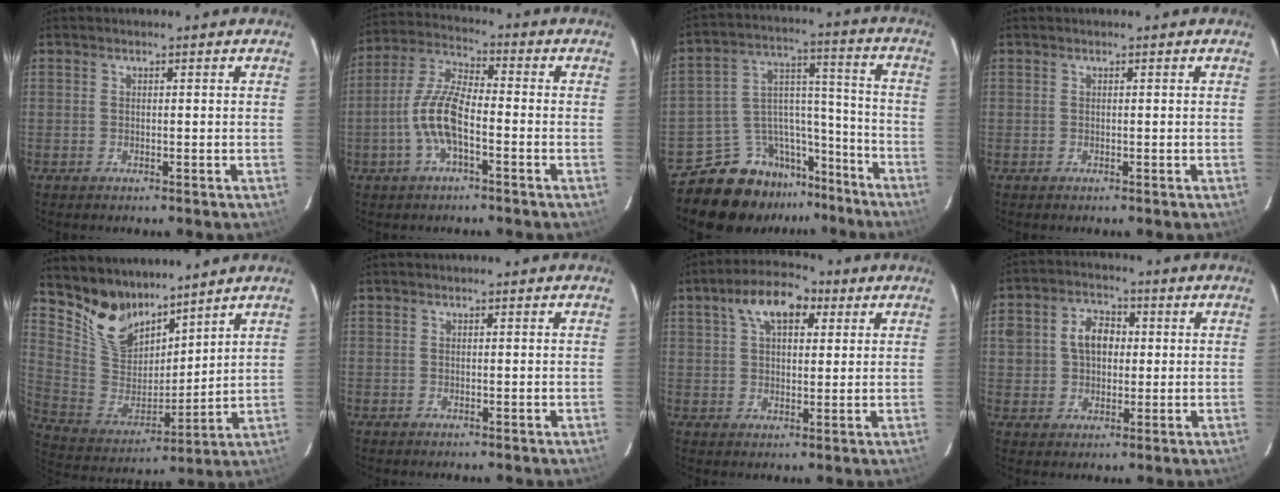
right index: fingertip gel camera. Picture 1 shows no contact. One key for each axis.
{"total": 9.8, "fx": -3.3, "fy": 3.2, "fz": 8.6, "tx": -0.189, "ty": 0.006, "tz": -0.066}
{"total": 13.8, "fx": -11.5, "fy": 7.3, "fz": 2.5, "tx": -0.045, "ty": 0.073, "tz": -0.175}
{"total": 0.0}
{"total": 12.9, "fx": 10.5, "fy": 6.4, "fz": 3.9, "tx": -0.092, "ty": 0.000, "tz": 0.218}
{"total": 0.0}
{"total": 9.5, "fx": 4.3, "fy": 5.0, "fz": 6.8, "tx": -0.120, "ty": 0.033, "tz": 0.069}
{"total": 7.8, "fx": 1.0, "fy": 6.0, "fz": 4.8, "tx": -0.094, "ty": 0.027, "tz": 0.020}